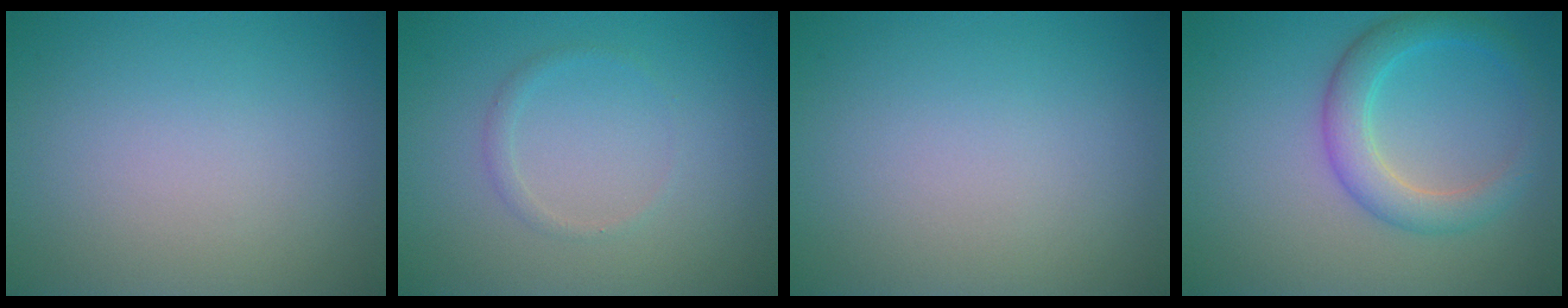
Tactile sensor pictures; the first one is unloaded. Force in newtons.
{"total": 0.9, "press": 0.9, "slide": 0.0}
{"total": 0.0}
{"total": 3.7, "press": 3.7, "slide": 0.2}